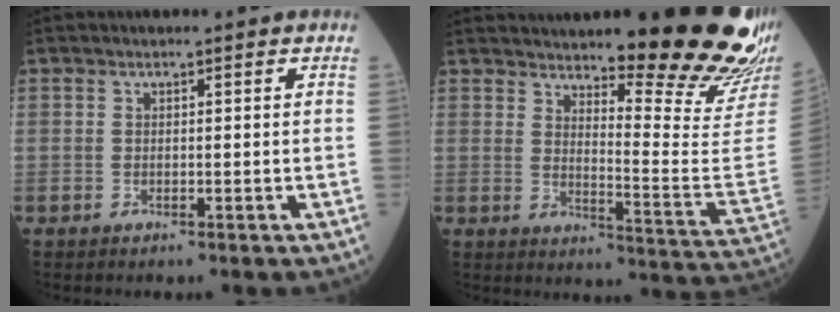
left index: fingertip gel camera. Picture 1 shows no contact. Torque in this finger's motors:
{"motor_torque": [1.03, -1.11, 0.35, 0.12]}